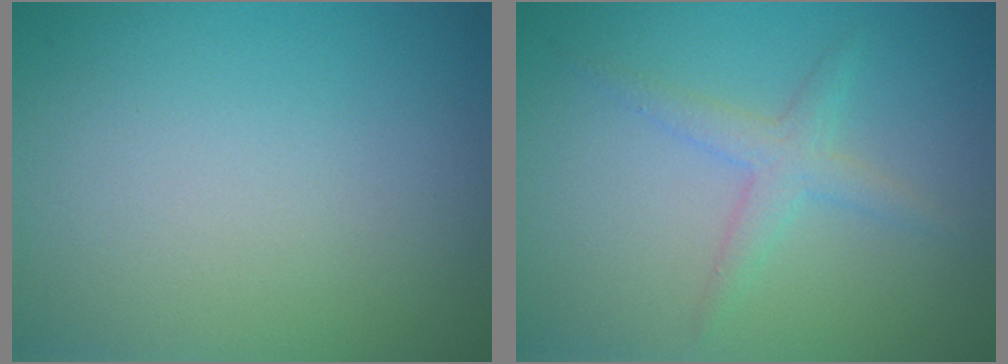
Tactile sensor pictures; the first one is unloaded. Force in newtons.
{"total": 2.1, "press": 2.1, "slide": 0.1}